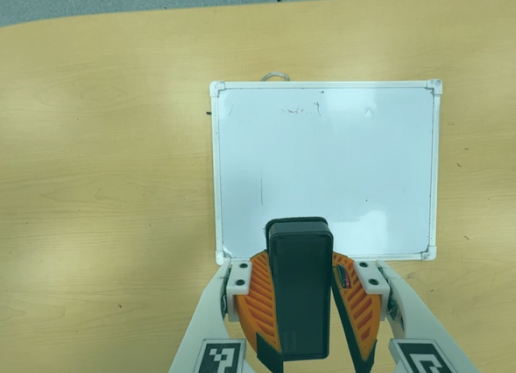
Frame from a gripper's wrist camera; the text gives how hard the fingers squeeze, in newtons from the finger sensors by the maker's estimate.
{"total": 9.6, "left": 9.8, "right": 9.3}